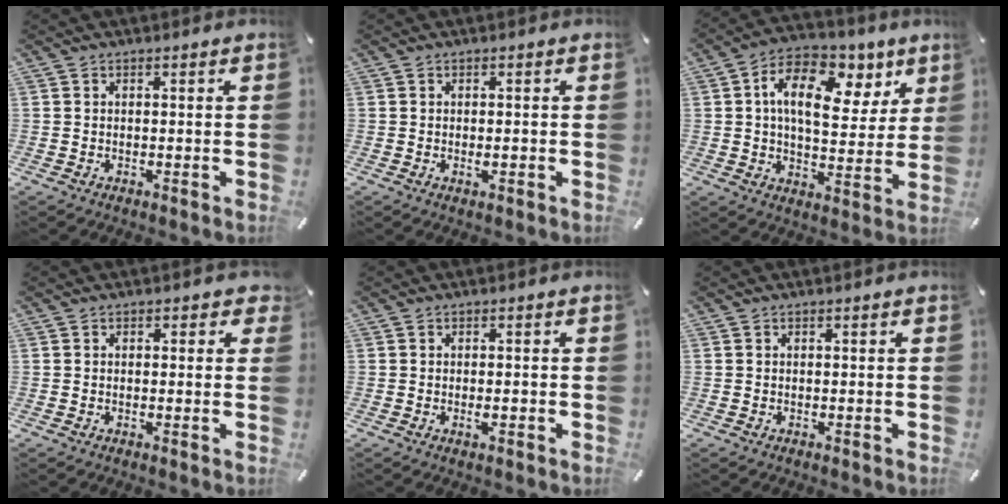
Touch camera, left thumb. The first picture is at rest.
{"total": 1.2, "force": [-0.3, 0.4, 1.0], "torque": [-0.019, -0.002, -0.005]}
{"total": 15.6, "force": [6.3, 9.3, 10.8], "torque": [-0.172, -0.022, 0.111]}
{"total": 1.5, "force": [0.2, 1.1, 0.9], "torque": [-0.001, 0.000, -0.002]}
{"total": 1.4, "force": [-0.4, 0.5, 1.3], "torque": [-0.022, -0.001, -0.008]}
{"total": 0.0}